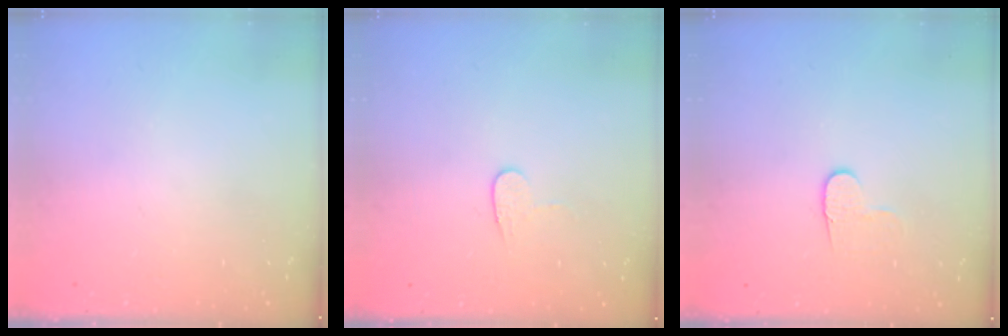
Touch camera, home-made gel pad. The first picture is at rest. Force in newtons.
{"total": 5.8, "press": 5.8, "slide": 0.3}
{"total": 6.2, "press": 6.1, "slide": 0.6}